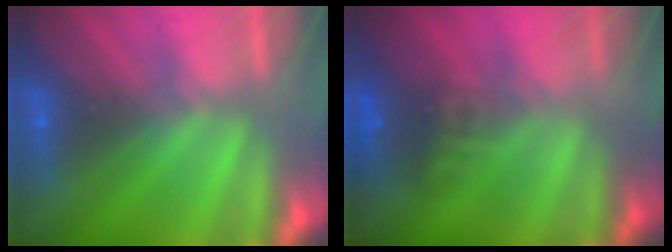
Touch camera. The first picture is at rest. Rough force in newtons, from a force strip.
{"total": 4.0}